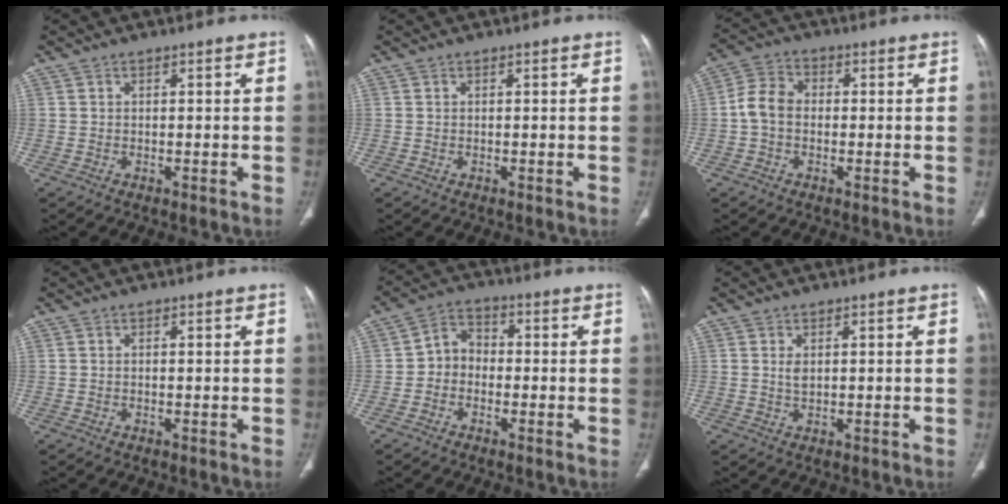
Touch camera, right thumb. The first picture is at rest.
{"total": 0.0}
{"total": 6.1, "force": [-0.5, 4.7, 3.9], "torque": [-0.068, 0.020, -0.021]}
{"total": 0.0}
{"total": 5.1, "force": [-1.3, 4.3, 2.4], "torque": [-0.019, 0.023, -0.039]}
{"total": 1.4, "force": [0.4, 0.8, 1.1], "torque": [-0.023, -0.001, 0.012]}